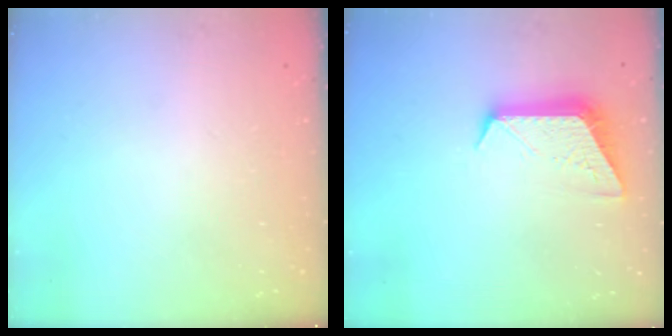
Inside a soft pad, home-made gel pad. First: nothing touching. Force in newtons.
{"total": 9.7, "press": 9.6, "slide": 0.6}